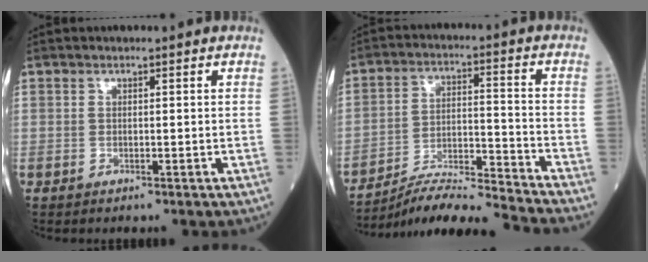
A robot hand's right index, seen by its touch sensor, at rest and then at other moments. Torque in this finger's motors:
{"motor_torque": [0.67, -0.83, 0.35, 0.04]}